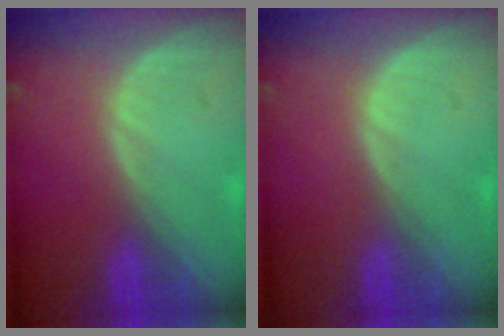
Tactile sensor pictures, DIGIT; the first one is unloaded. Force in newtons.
{"total": 0.0}